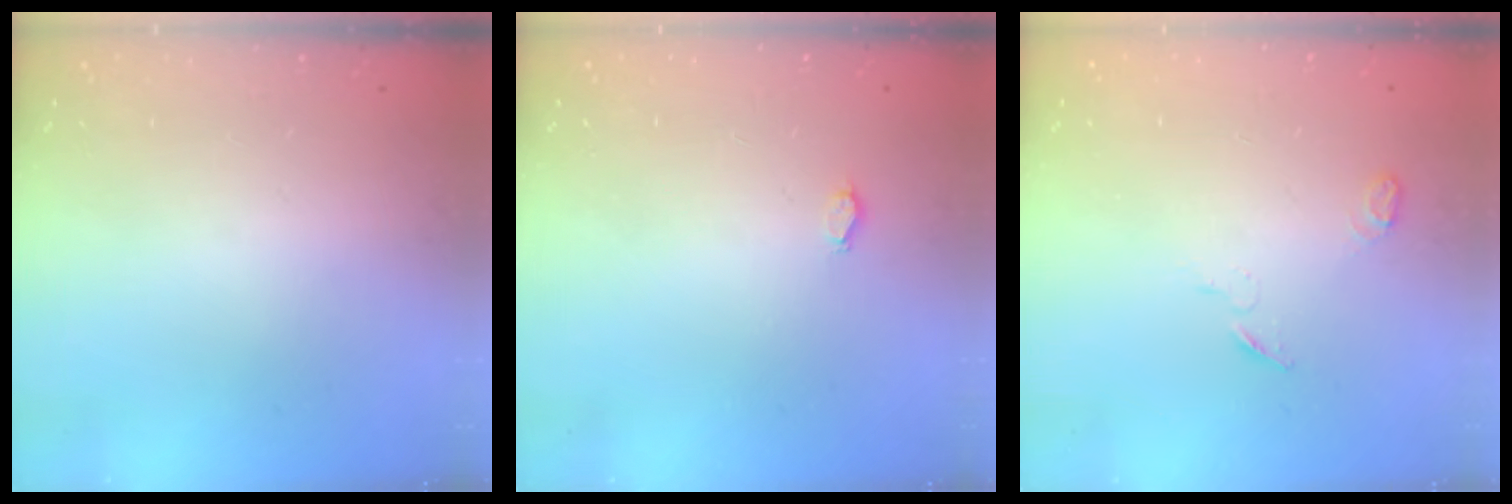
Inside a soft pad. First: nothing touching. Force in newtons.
{"total": 2.3, "press": 2.0, "slide": 1.2}
{"total": 3.6, "press": 3.5, "slide": 0.9}